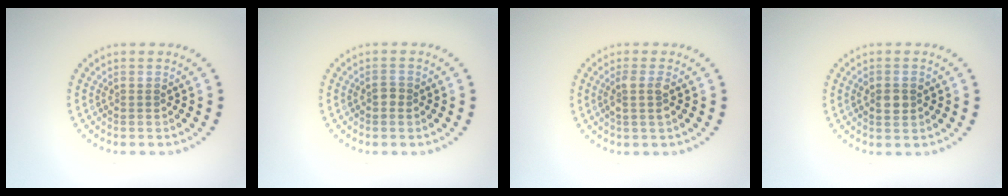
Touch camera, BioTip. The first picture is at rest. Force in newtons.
{"total": 0.8, "press": 0.8, "slide": 0.2}
{"total": 1.8, "press": 1.5, "slide": 0.9}
{"total": 2.2, "press": 2.2, "slide": 0.2}